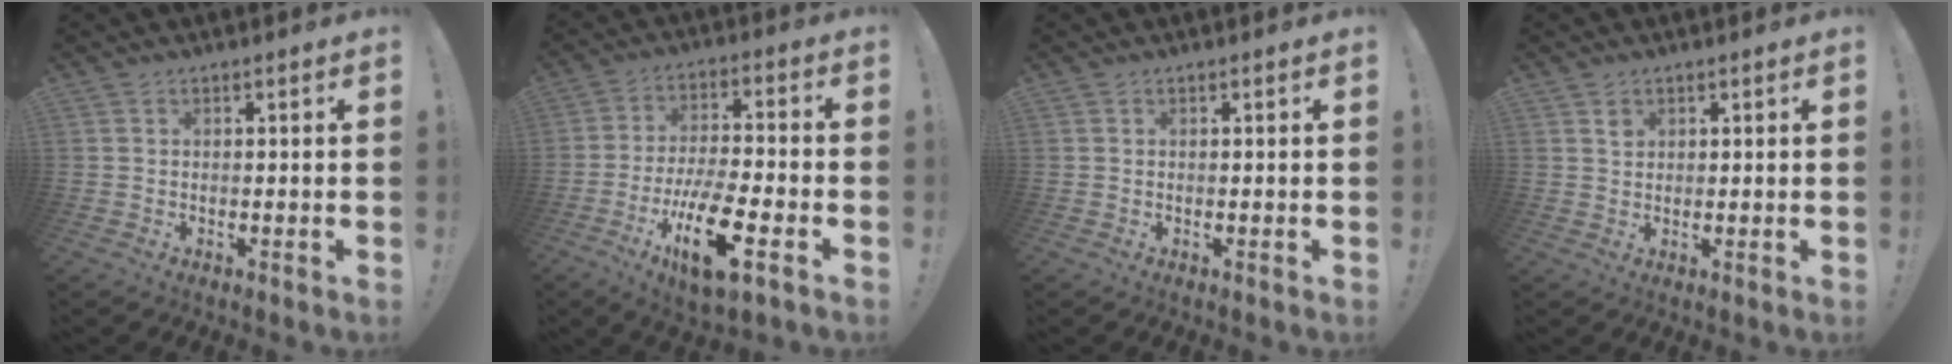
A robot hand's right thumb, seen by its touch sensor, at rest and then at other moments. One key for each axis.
{"total": 16.6, "fx": -7.5, "fy": 5.7, "fz": 13.6, "tx": -0.234, "ty": 0.034, "tz": -0.117}
{"total": 0.0}
{"total": 1.7, "fx": 1.0, "fy": 1.3, "fz": 0.5, "tx": 0.001, "ty": -0.003, "tz": 0.017}